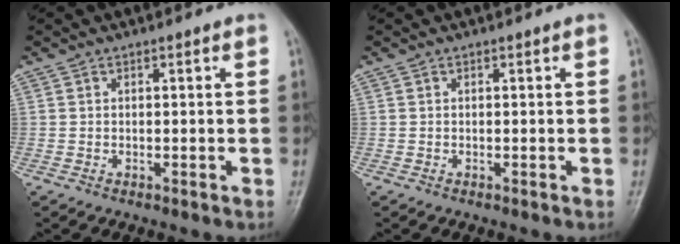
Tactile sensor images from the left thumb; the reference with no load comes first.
{"total": 0.0}